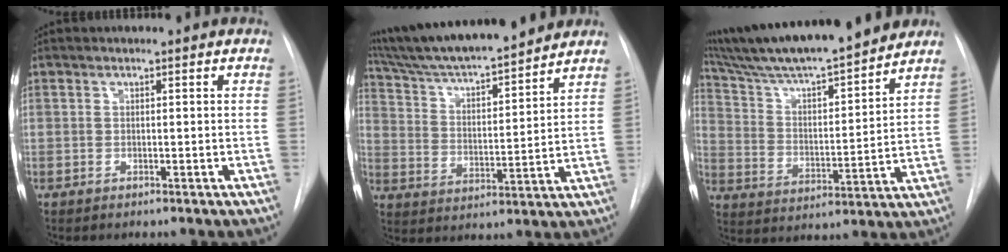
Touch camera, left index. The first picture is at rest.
{"total": 19.9, "force": [17.7, 1.7, 9.0], "torque": [-0.157, 0.009, 0.285]}
{"total": 21.2, "force": [18.3, 1.6, 10.6], "torque": [-0.186, 0.007, 0.295]}